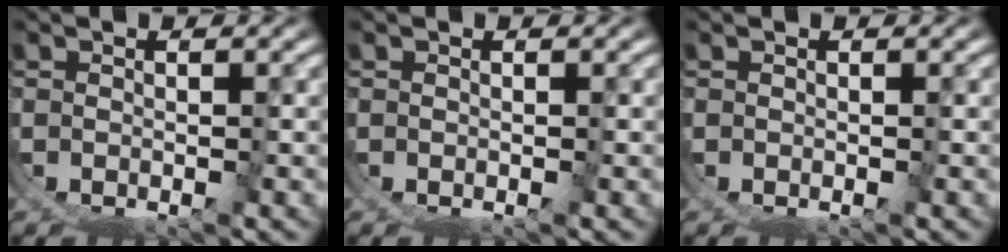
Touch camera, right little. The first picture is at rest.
{"total": 0.0}
{"total": 0.0}